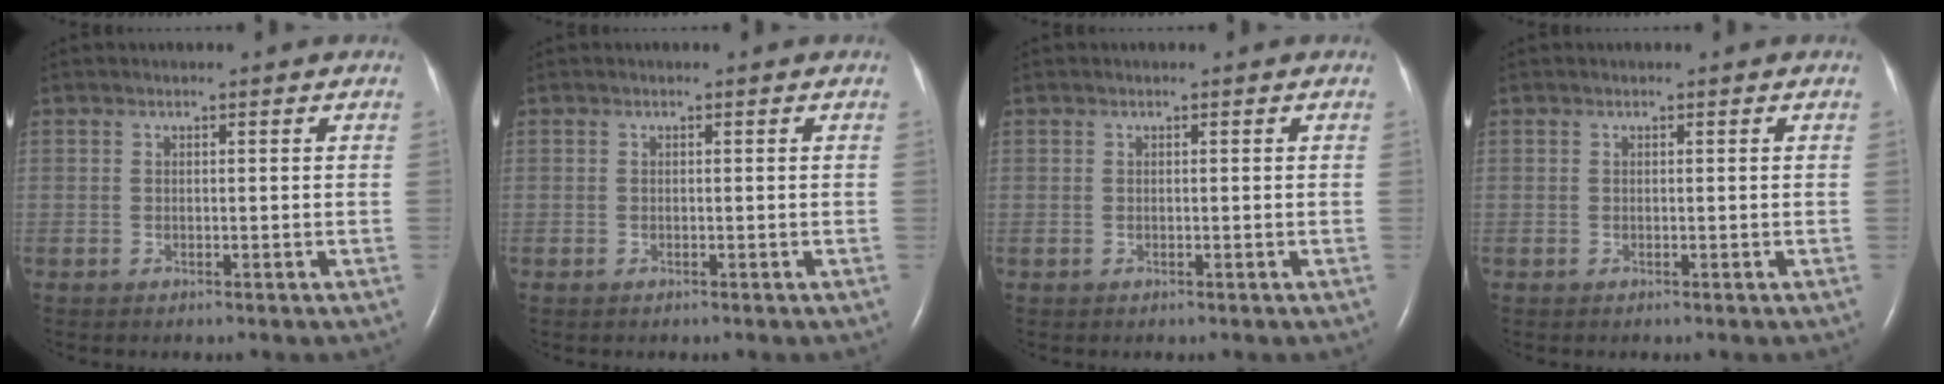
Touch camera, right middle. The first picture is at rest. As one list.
[{"total": 0.0}, {"total": 0.0}, {"total": 0.0}]